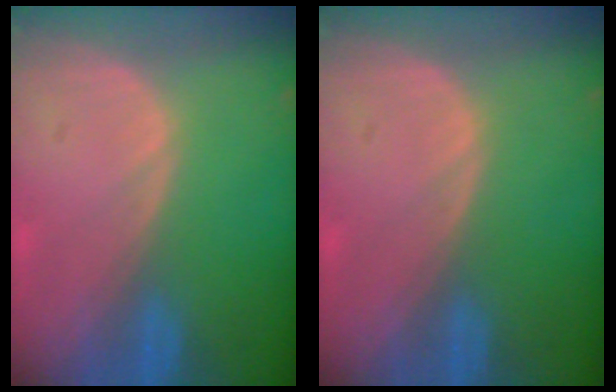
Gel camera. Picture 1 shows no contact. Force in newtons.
{"total": 0.0}